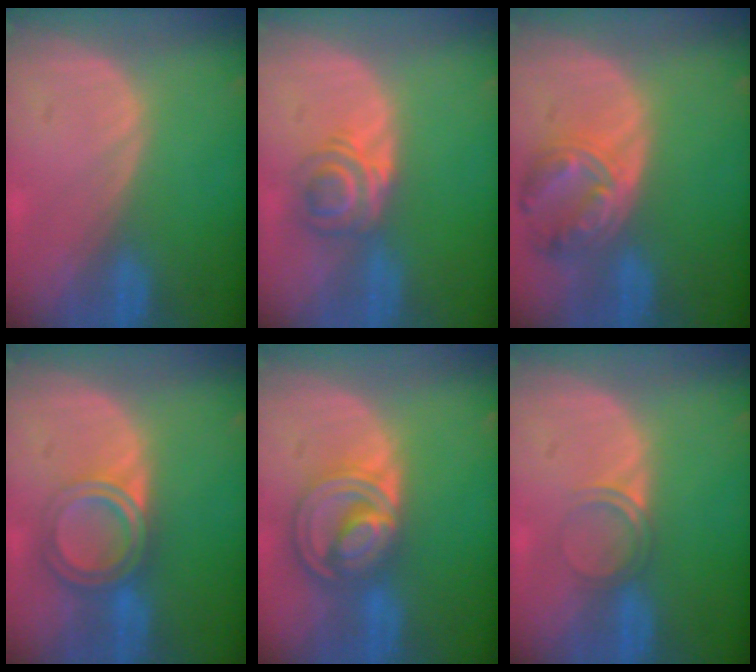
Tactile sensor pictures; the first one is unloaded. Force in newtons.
{"total": 5.9, "press": 4.8, "slide": 3.3}
{"total": 8.0, "press": 7.0, "slide": 3.9}
{"total": 6.5, "press": 5.5, "slide": 3.4}
{"total": 8.7, "press": 7.4, "slide": 4.6}
{"total": 2.5, "press": 2.1, "slide": 1.2}